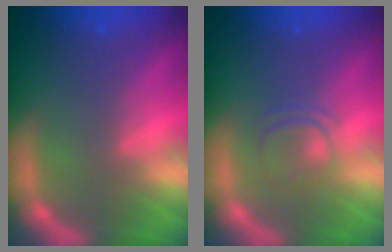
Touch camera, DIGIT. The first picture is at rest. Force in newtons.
{"total": 2.4}